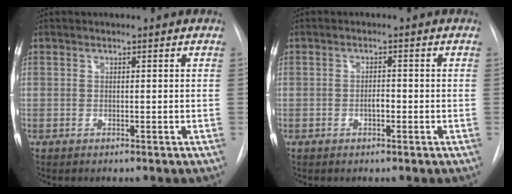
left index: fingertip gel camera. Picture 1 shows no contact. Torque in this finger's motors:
{"motor_torque": [0.57, 0.28, 0.06, 0.02]}